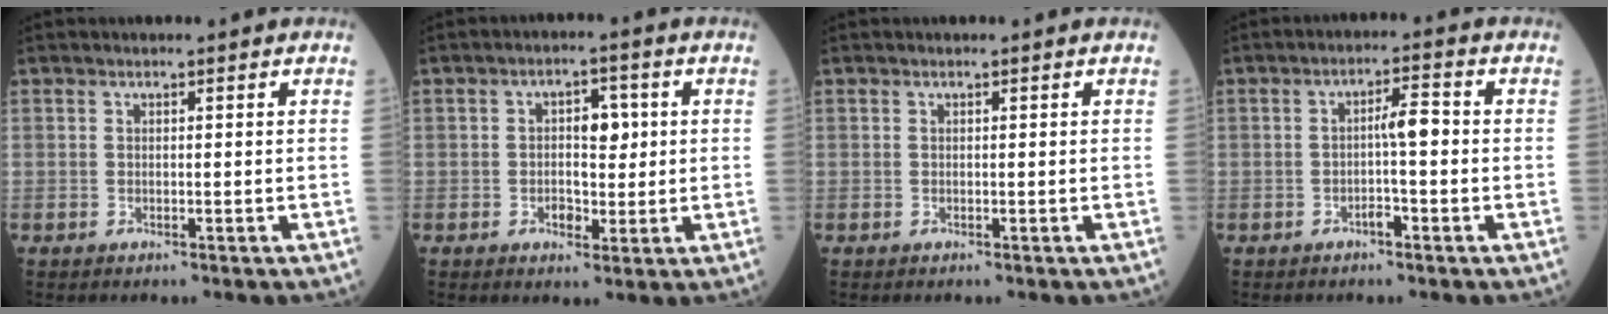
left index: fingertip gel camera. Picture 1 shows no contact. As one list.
[{"total": 4.9, "force": [0.4, 3.0, 3.9], "torque": [-0.058, 0.015, 0.012]}, {"total": 0.0}, {"total": 4.0, "force": [-0.7, 0.8, 3.8], "torque": [-0.060, 0.014, -0.012]}]